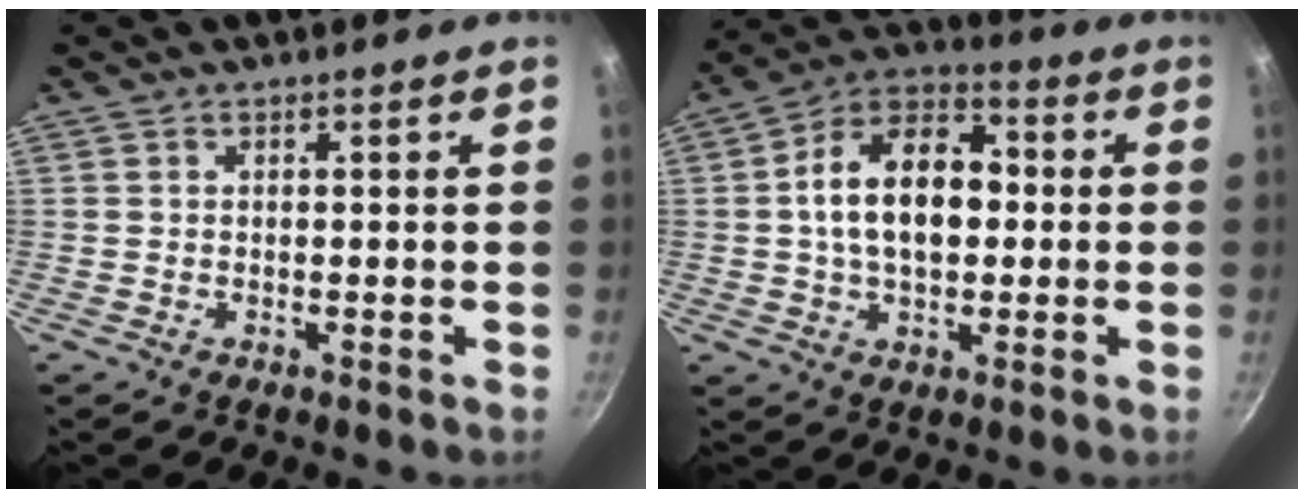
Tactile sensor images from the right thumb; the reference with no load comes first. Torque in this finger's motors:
{"motor_torque": [-0.13, 2.39, 0.30, -0.16, 0.15]}